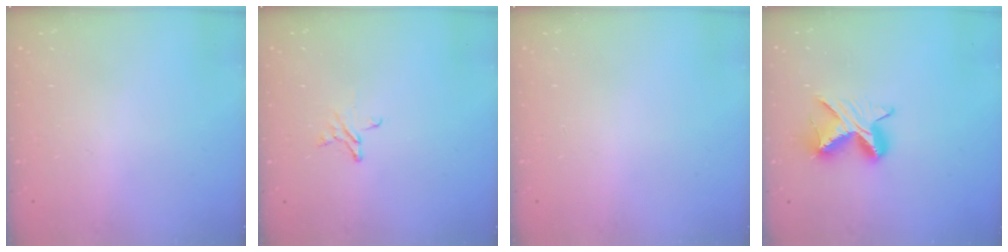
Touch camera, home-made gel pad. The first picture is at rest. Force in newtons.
{"total": 4.0, "press": 4.0, "slide": 0.3}
{"total": 0.0}
{"total": 9.0, "press": 9.0, "slide": 0.3}